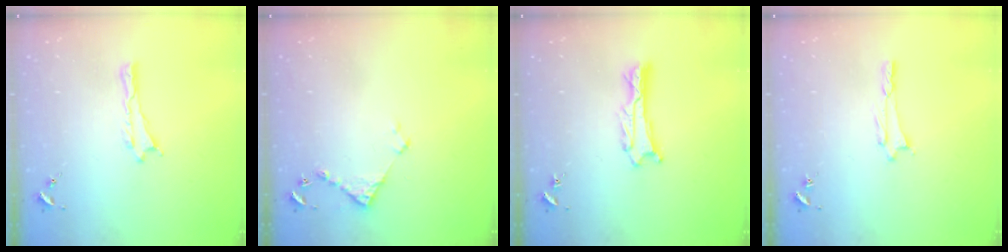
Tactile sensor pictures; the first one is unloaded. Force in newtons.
{"total": 3.7, "press": 3.7, "slide": 0.3}
{"total": 0.9, "press": 0.9, "slide": 0.1}
{"total": 0.7, "press": 0.7, "slide": 0.1}